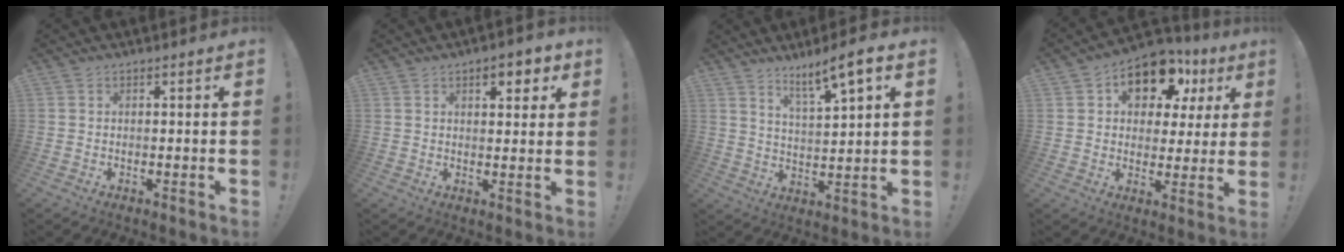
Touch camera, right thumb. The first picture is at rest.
{"total": 4.4, "force": [2.3, 2.1, 3.1], "torque": [-0.031, -0.006, 0.033]}
{"total": 8.6, "force": [6.2, 0.6, 6.0], "torque": [-0.101, -0.034, 0.101]}
{"total": 13.4, "force": [6.9, 8.5, 7.8], "torque": [-0.114, -0.035, 0.124]}